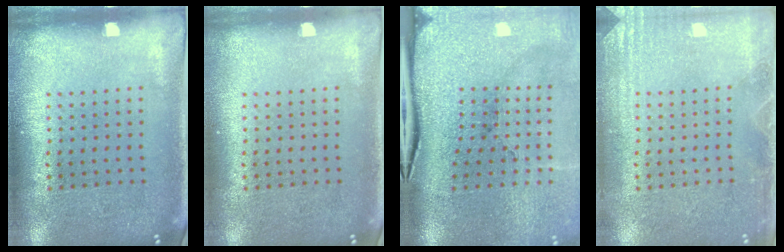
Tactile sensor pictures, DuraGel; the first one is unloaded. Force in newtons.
{"total": 0.0}
{"total": 4.9, "press": 3.9, "slide": 3.0}
{"total": 2.6, "press": 2.5, "slide": 0.4}